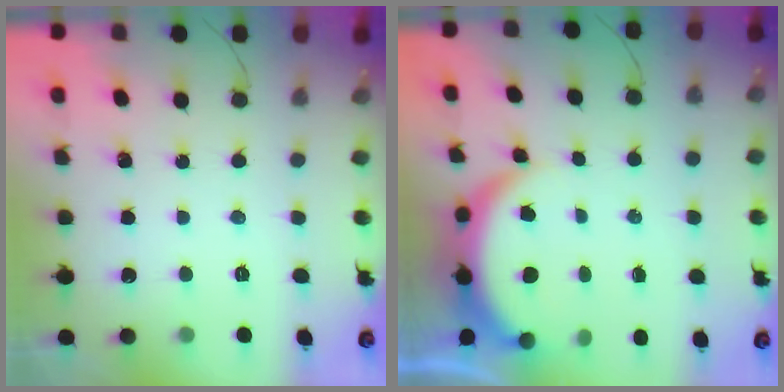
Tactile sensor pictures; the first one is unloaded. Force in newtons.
{"total": 5.9, "press": 5.9, "slide": 0.8}